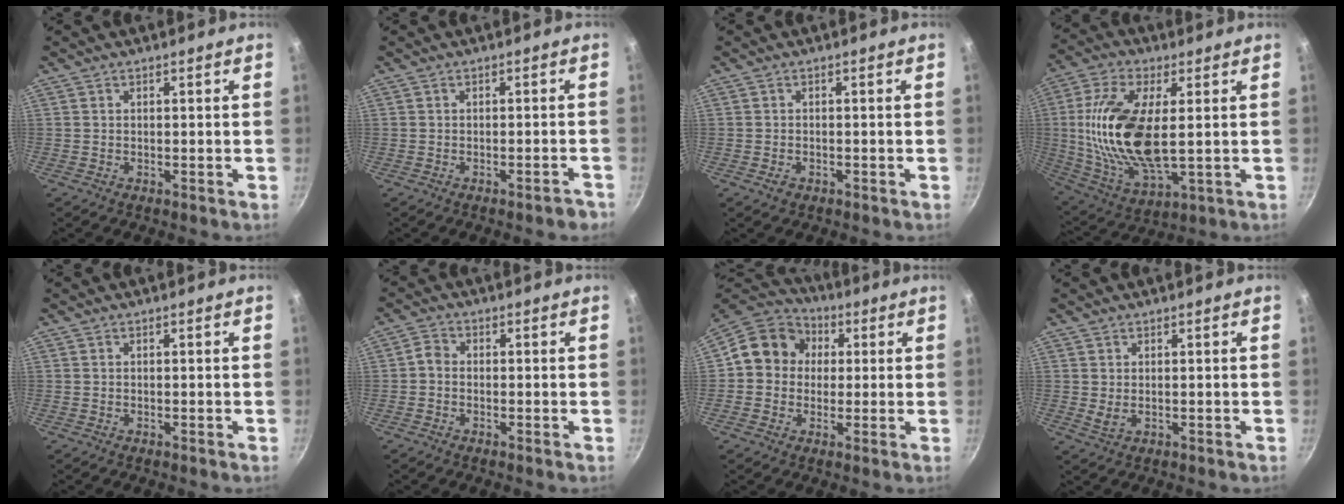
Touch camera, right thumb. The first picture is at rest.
{"total": 2.3, "force": [-1.8, 0.5, 1.4], "torque": [-0.015, 0.024, -0.011]}
{"total": 1.7, "force": [-0.9, 1.2, 0.9], "torque": [-0.015, 0.005, -0.012]}
{"total": 19.8, "force": [1.7, 8.9, 17.6], "torque": [-0.351, -0.007, 0.034]}
{"total": 0.0}
{"total": 2.1, "force": [-0.8, 1.6, 1.1], "torque": [-0.026, 0.010, -0.023]}
{"total": 11.6, "force": [1.6, 10.4, 4.8], "torque": [-0.048, 0.025, 0.005]}
{"total": 1.7, "force": [0.5, 0.9, 1.4], "torque": [-0.025, -0.005, 0.013]}